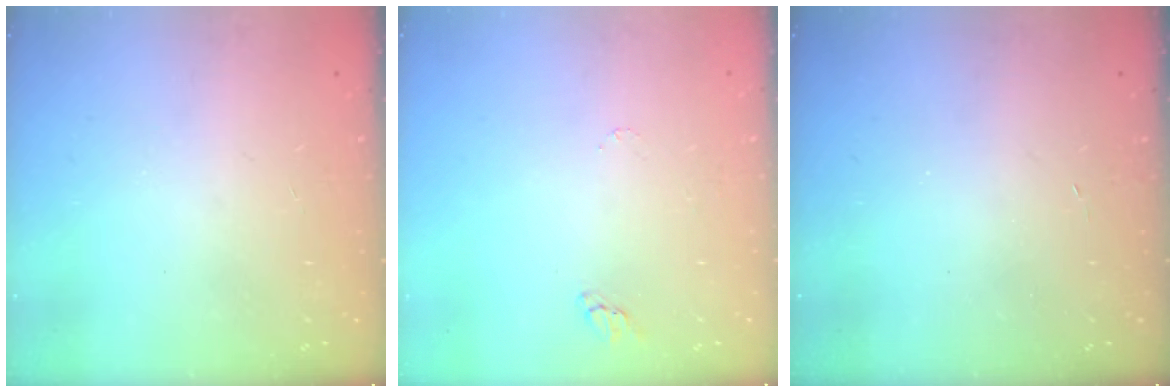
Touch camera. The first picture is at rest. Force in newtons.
{"total": 3.2, "press": 3.2, "slide": 0.3}
{"total": 3.4, "press": 3.4, "slide": 0.3}